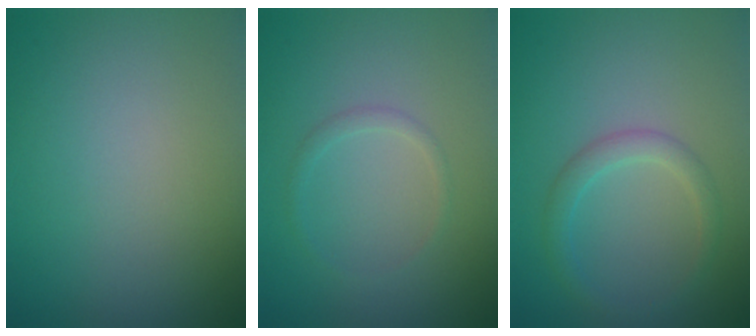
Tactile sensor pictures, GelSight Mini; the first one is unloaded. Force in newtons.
{"total": 1.0, "press": 1.0, "slide": 0.0}
{"total": 2.1, "press": 2.1, "slide": 0.0}